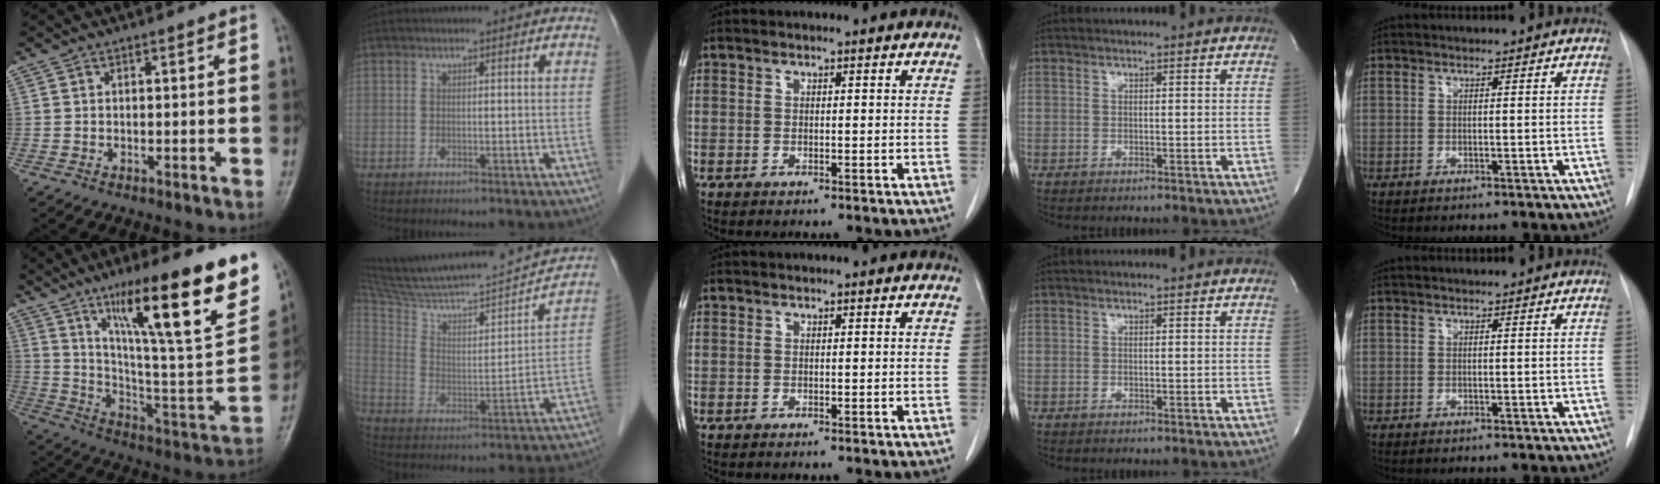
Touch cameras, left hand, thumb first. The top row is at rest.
{"thumb": {"total": 31.2, "force": [16.6, 5.8, 25.8], "torque": [-0.360, -0.047, 0.273]}, "index": {"total": 24.1, "force": [22.3, 1.3, 9.1], "torque": [-0.145, -0.029, 0.336]}}